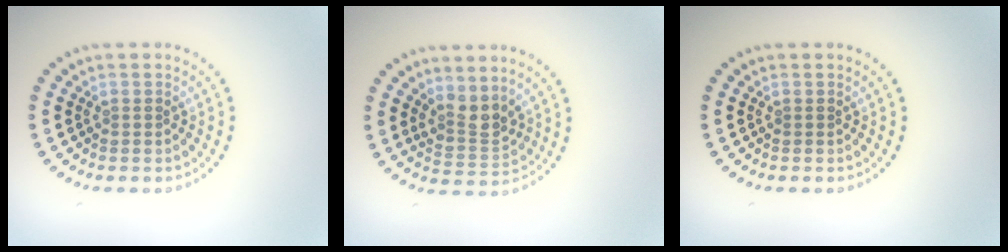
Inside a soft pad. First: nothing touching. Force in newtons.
{"total": 2.7, "press": 2.1, "slide": 1.7}
{"total": 0.0}